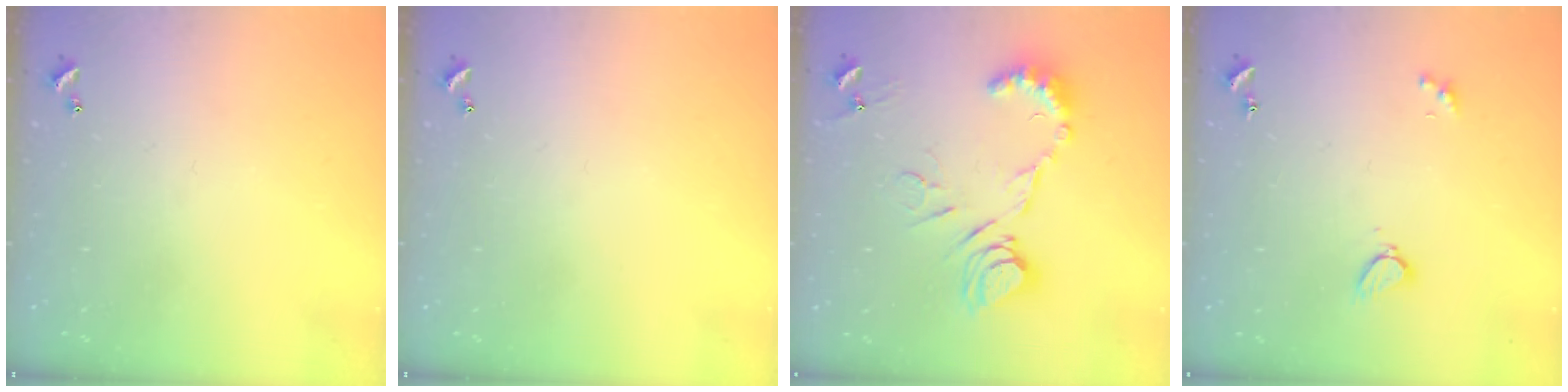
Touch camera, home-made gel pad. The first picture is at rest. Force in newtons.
{"total": 0.0}
{"total": 13.4, "press": 13.3, "slide": 1.4}
{"total": 2.2, "press": 2.2, "slide": 0.3}